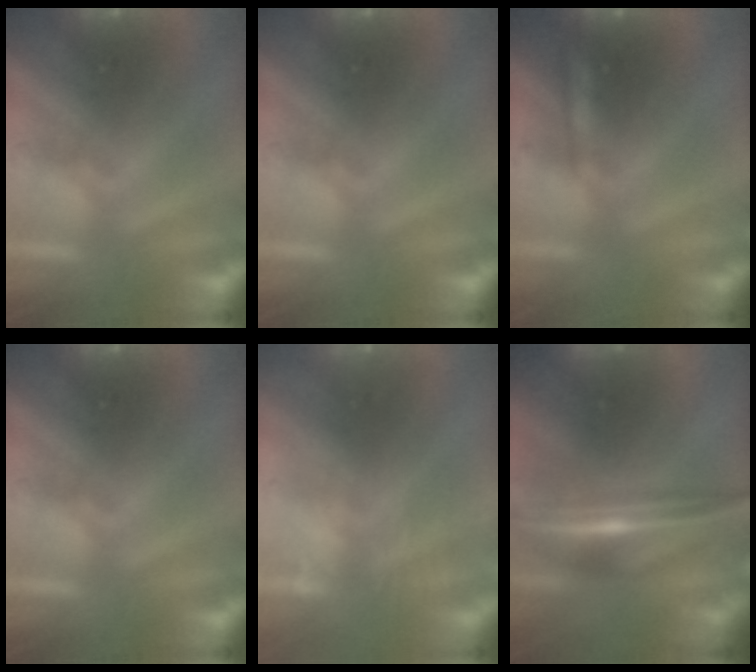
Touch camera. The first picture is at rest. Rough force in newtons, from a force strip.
{"total": 0.0}
{"total": 2.2}
{"total": 0.0}
{"total": 2.5}
{"total": 7.2}